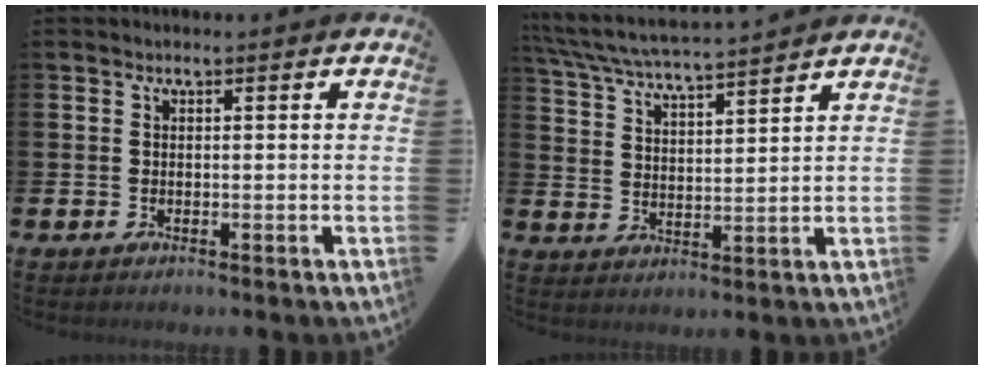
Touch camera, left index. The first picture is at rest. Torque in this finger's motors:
{"motor_torque": [0.26, -0.97, 0.84, 0.21]}